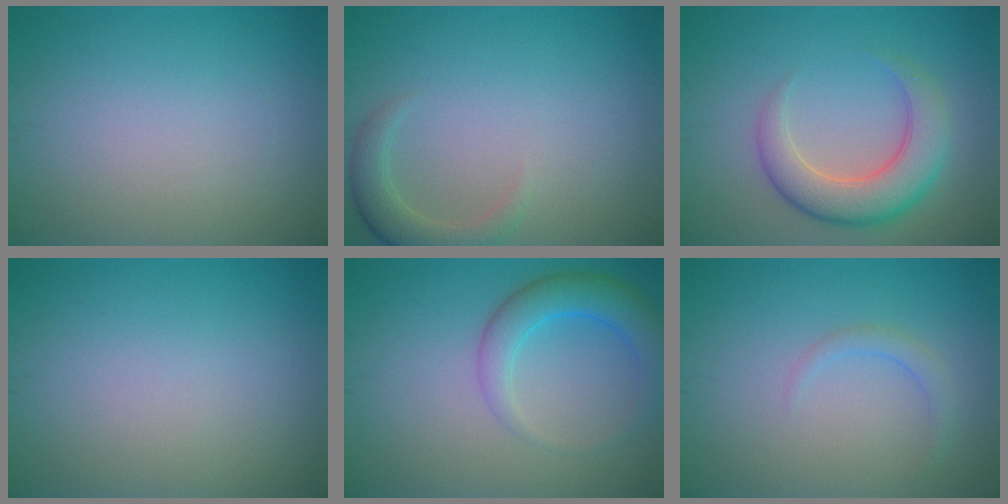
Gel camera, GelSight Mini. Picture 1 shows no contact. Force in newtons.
{"total": 2.7, "press": 2.6, "slide": 0.5}
{"total": 5.5, "press": 5.5, "slide": 0.4}
{"total": 0.0}
{"total": 4.2, "press": 4.2, "slide": 0.3}
{"total": 1.3, "press": 1.3, "slide": 0.1}